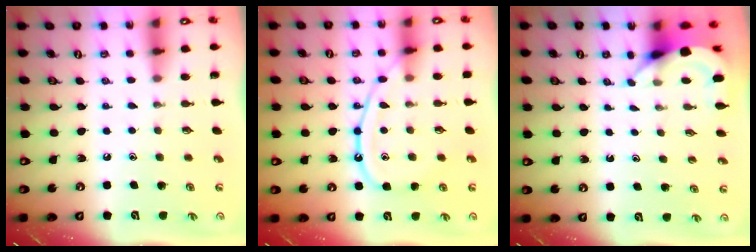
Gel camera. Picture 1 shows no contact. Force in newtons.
{"total": 12.1, "press": 12.0, "slide": 1.5}
{"total": 4.0, "press": 4.0, "slide": 0.3}